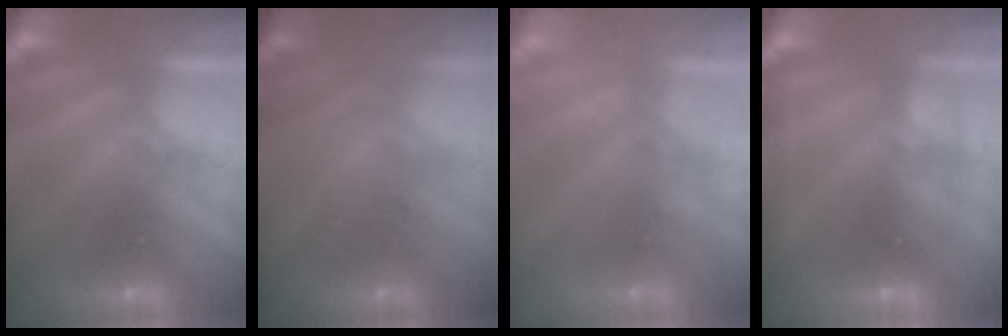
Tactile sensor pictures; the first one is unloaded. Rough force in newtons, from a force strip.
{"total": 2.8}
{"total": 2.1}
{"total": 2.1}